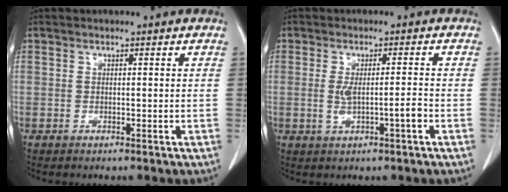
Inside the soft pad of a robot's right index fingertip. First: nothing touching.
{"total": 4.0, "force": [-0.9, 0.1, 3.9], "torque": [-0.077, 0.002, -0.009]}